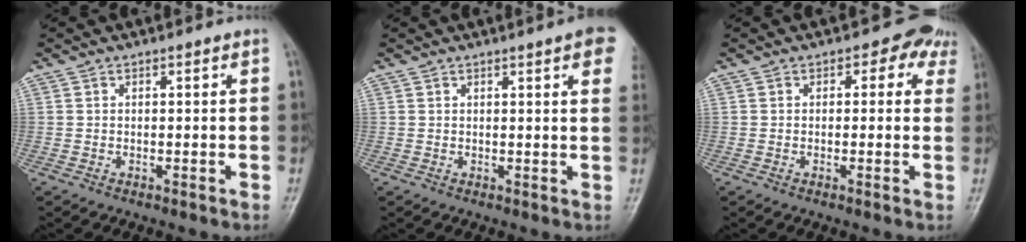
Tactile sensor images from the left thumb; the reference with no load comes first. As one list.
[{"total": 6.6, "force": [3.4, 0.9, 5.6], "torque": [-0.052, 0.000, 0.034]}, {"total": 4.4, "force": [1.9, 3.1, 2.5], "torque": [0.019, 0.003, 0.005]}]